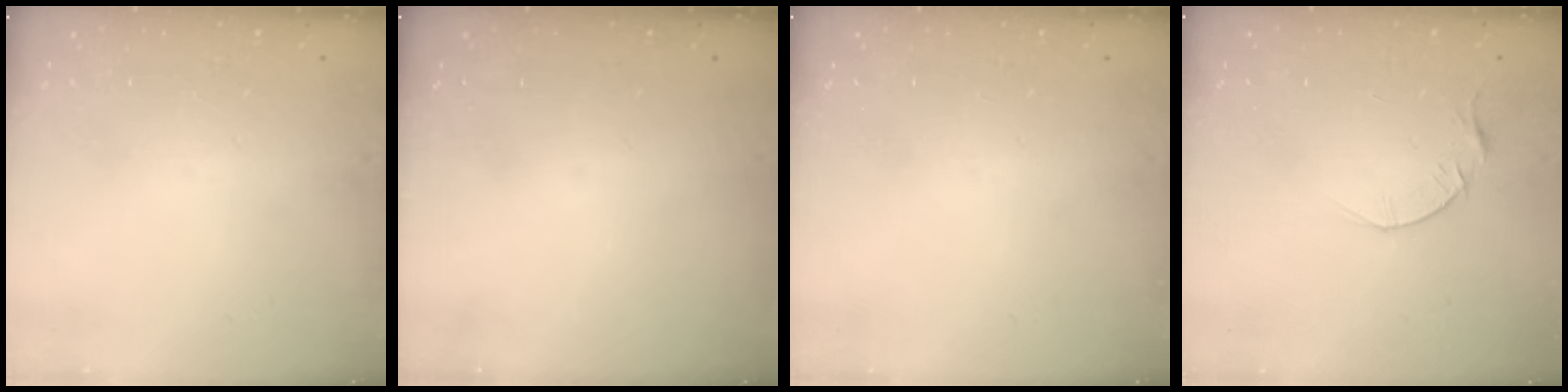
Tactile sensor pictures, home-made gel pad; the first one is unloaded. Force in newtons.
{"total": 0.0}
{"total": 0.0}
{"total": 4.1, "press": 4.0, "slide": 0.5}